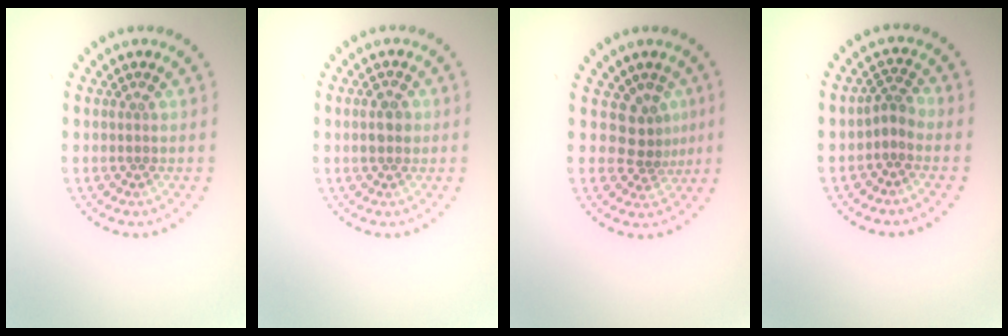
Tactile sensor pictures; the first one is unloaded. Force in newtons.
{"total": 2.4, "press": 2.4, "slide": 0.2}
{"total": 2.7, "press": 1.7, "slide": 2.0}
{"total": 1.8, "press": 1.1, "slide": 1.3}